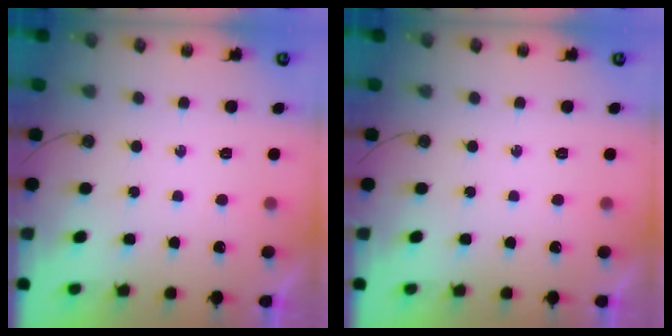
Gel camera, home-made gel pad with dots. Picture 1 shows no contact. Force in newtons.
{"total": 0.0}